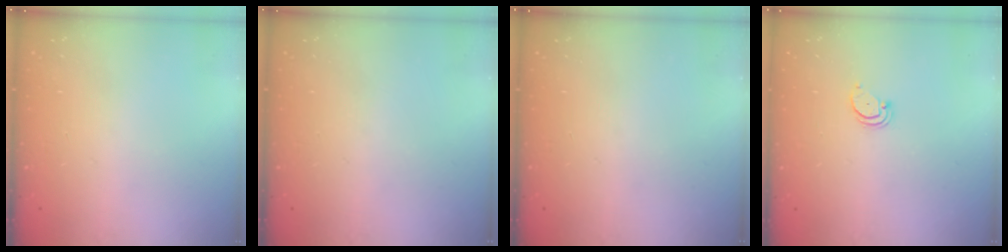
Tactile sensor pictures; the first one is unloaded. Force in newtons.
{"total": 0.0}
{"total": 0.0}
{"total": 1.5, "press": 1.5, "slide": 0.2}